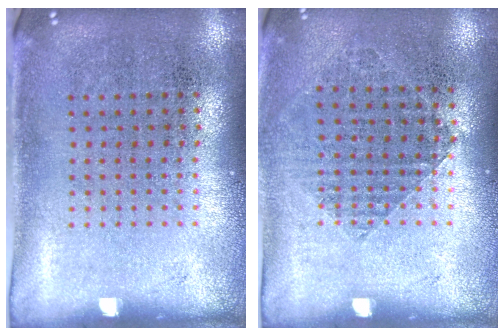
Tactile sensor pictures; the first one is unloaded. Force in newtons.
{"total": 0.9, "press": 0.9, "slide": 0.4}